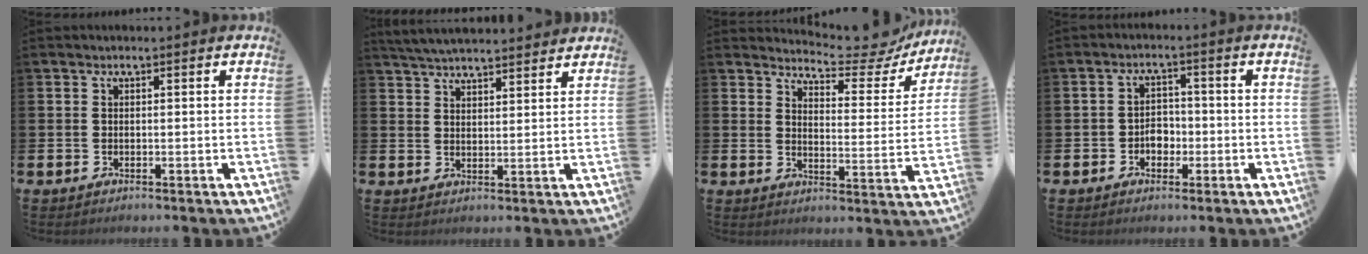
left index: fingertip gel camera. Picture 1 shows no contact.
{"total": 4.6, "force": [4.5, 0.4, 0.6], "torque": [-0.024, -0.020, 0.083]}
{"total": 6.6, "force": [6.3, 1.3, 1.5], "torque": [-0.031, -0.053, 0.103]}
{"total": 2.9, "force": [-1.1, 2.3, 1.5], "torque": [-0.019, 0.001, -0.028]}